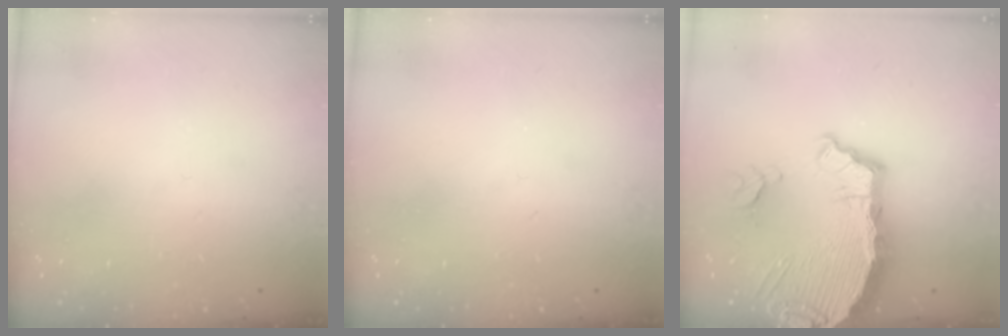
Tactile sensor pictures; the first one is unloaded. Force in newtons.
{"total": 0.0}
{"total": 10.7, "press": 10.7, "slide": 1.1}